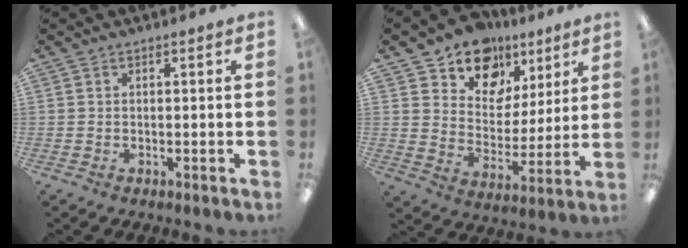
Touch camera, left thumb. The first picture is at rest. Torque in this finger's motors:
{"motor_torque": [0.41, 0.60, -0.12, -0.22, 0.05]}